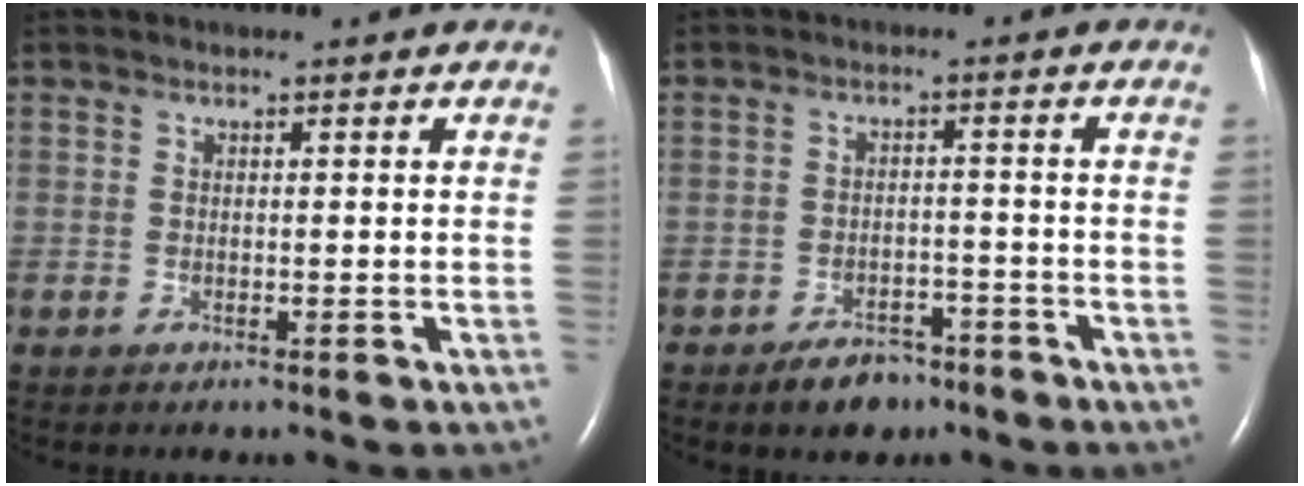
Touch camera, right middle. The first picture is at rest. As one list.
[{"total": 4.9, "force": [-3.6, 2.6, 2.1], "torque": [-0.037, 0.003, -0.051]}]